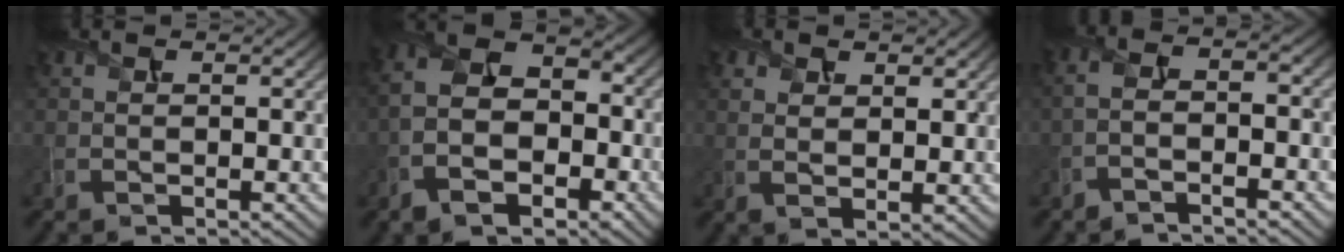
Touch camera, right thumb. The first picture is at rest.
{"total": 10.7, "force": [-4.3, 7.1, 6.7], "torque": [-0.148, -0.029, -0.089]}
{"total": 3.7, "force": [1.8, 2.0, 2.5], "torque": [-0.052, -0.004, 0.037]}
{"total": 3.8, "force": [-2.4, 0.6, 2.8], "torque": [-0.063, 0.000, -0.055]}